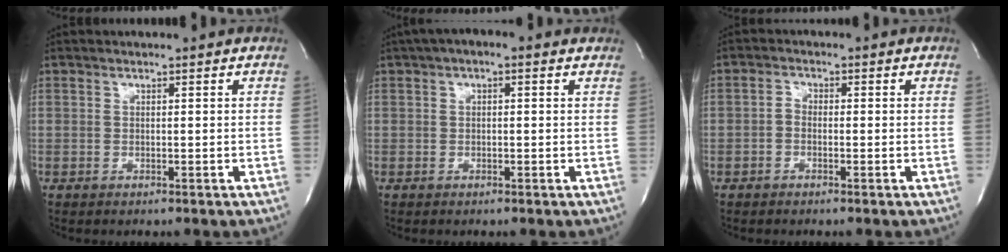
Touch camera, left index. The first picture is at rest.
{"total": 4.3, "force": [2.5, 1.6, 3.1], "torque": [-0.051, 0.028, 0.032]}
{"total": 1.5, "force": [-0.7, 0.9, 0.9], "torque": [-0.017, -0.001, -0.014]}